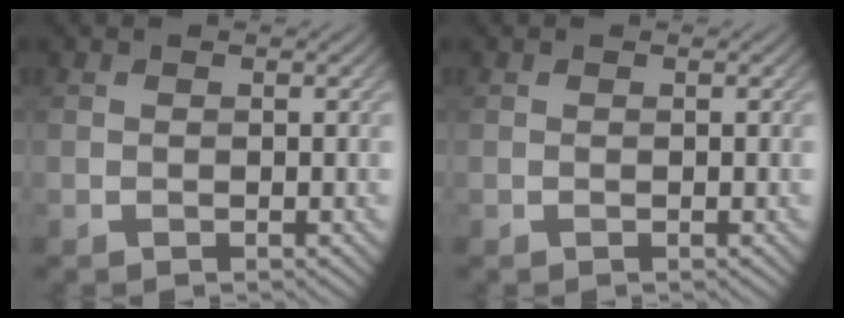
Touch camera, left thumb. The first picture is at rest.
{"total": 0.0}